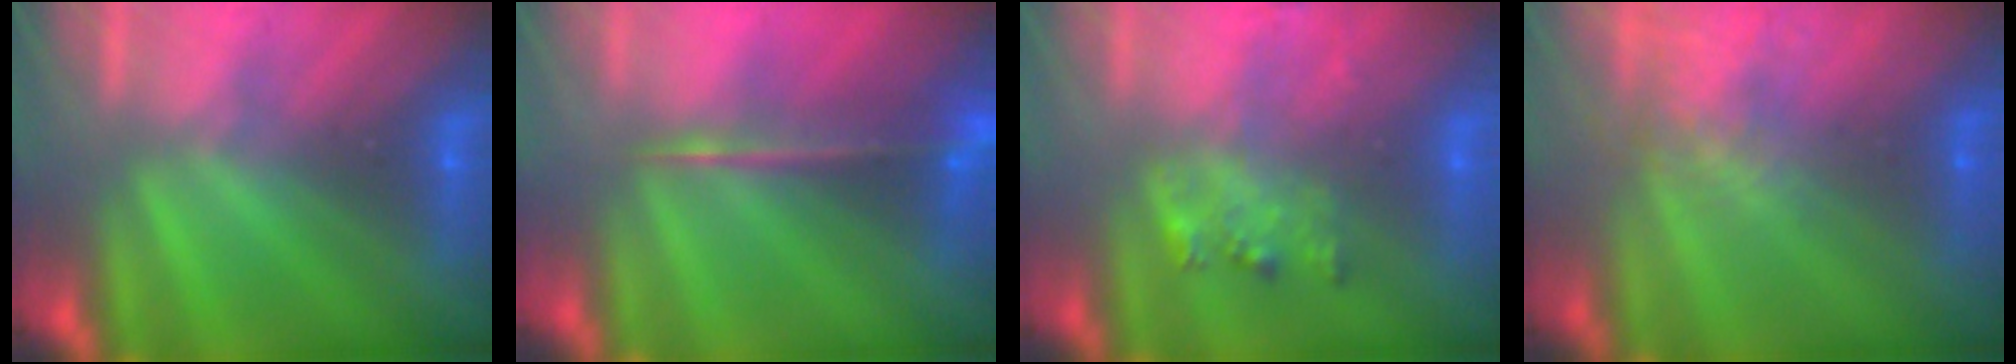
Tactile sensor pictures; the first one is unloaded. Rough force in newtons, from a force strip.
{"total": 7.4}
{"total": 2.1}
{"total": 4.7}